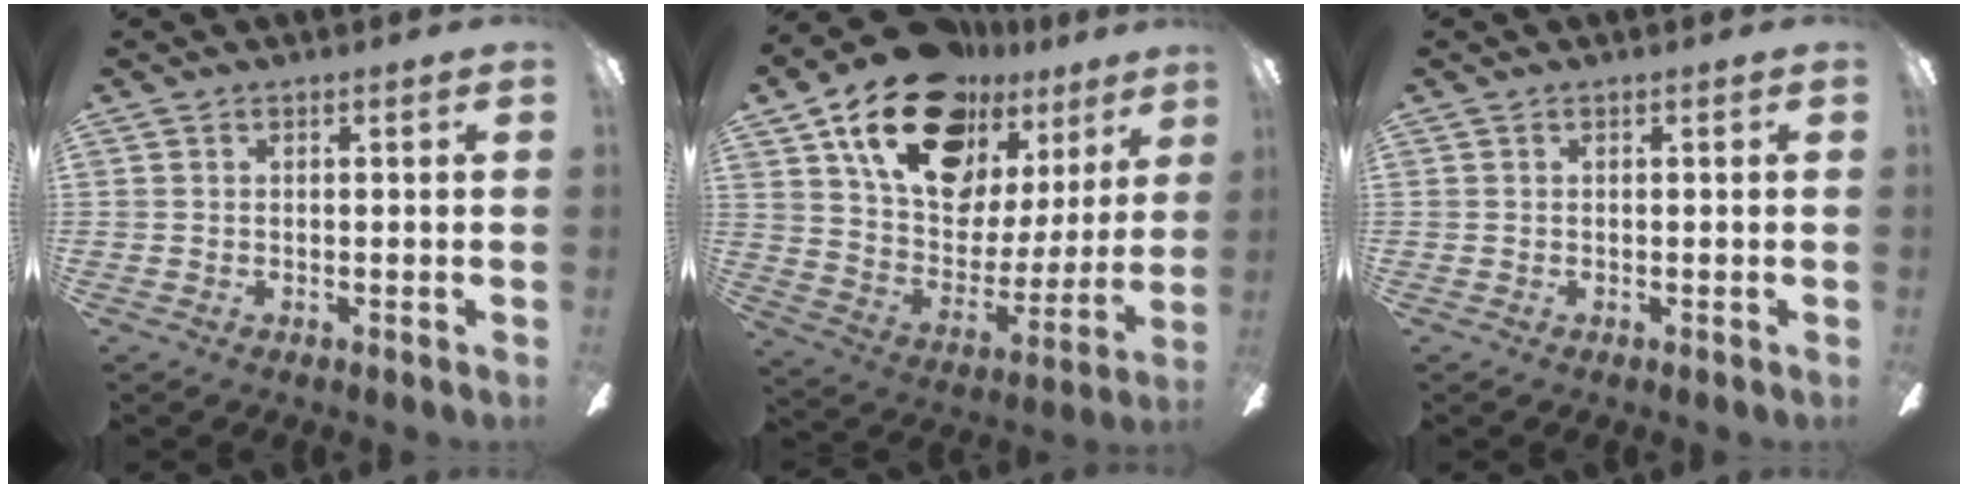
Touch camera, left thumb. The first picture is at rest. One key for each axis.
{"total": 23.2, "fx": 15.5, "fy": 12.9, "fz": 11.4, "tx": -0.190, "ty": -0.090, "tz": 0.282}
{"total": 0.0}